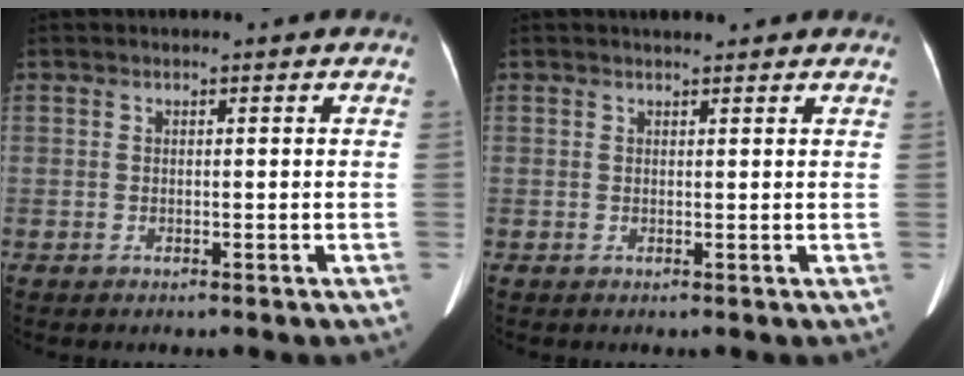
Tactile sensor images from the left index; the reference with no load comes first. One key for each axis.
{"total": 2.3, "fx": 2.0, "fy": 0.5, "fz": 1.0, "tx": -0.012, "ty": 0.016, "tz": 0.029}